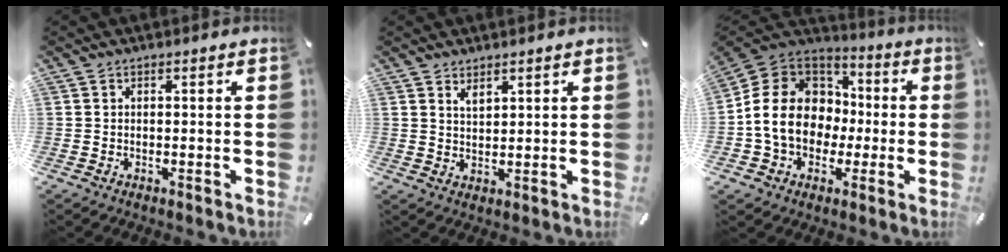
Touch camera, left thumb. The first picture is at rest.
{"total": 2.5, "force": [2.1, 1.1, 0.8], "torque": [-0.018, -0.008, 0.040]}
{"total": 15.6, "force": [-2.7, 13.5, 7.4], "torque": [-0.154, 0.026, -0.044]}